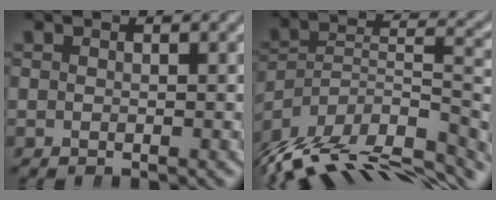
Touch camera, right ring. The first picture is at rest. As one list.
[{"total": 13.4, "force": [-8.7, 6.7, 7.7], "torque": [-0.119, -0.045, -0.114]}]